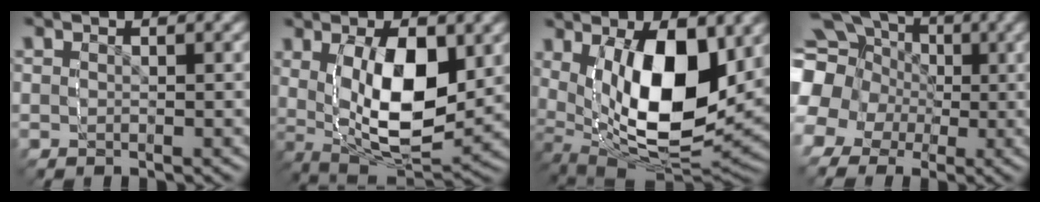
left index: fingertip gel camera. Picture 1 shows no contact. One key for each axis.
{"total": 9.3, "fx": 2.4, "fy": 6.6, "fz": 6.1, "tx": -0.140, "ty": -0.017, "tz": 0.042}
{"total": 13.4, "fx": 2.4, "fy": 9.6, "fz": 9.0, "tx": -0.193, "ty": -0.025, "tz": 0.044}
{"total": 17.0, "fx": 2.2, "fy": 14.7, "fz": 8.1, "tx": -0.151, "ty": -0.016, "tz": 0.018}